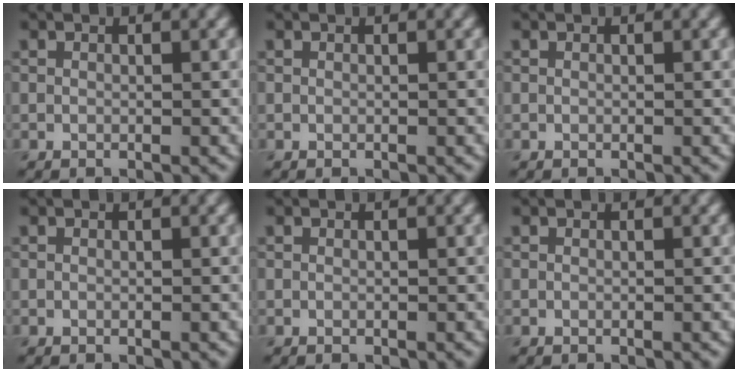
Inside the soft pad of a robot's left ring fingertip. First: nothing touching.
{"total": 0.0}
{"total": 0.0}
{"total": 0.0}
{"total": 0.0}
{"total": 0.0}